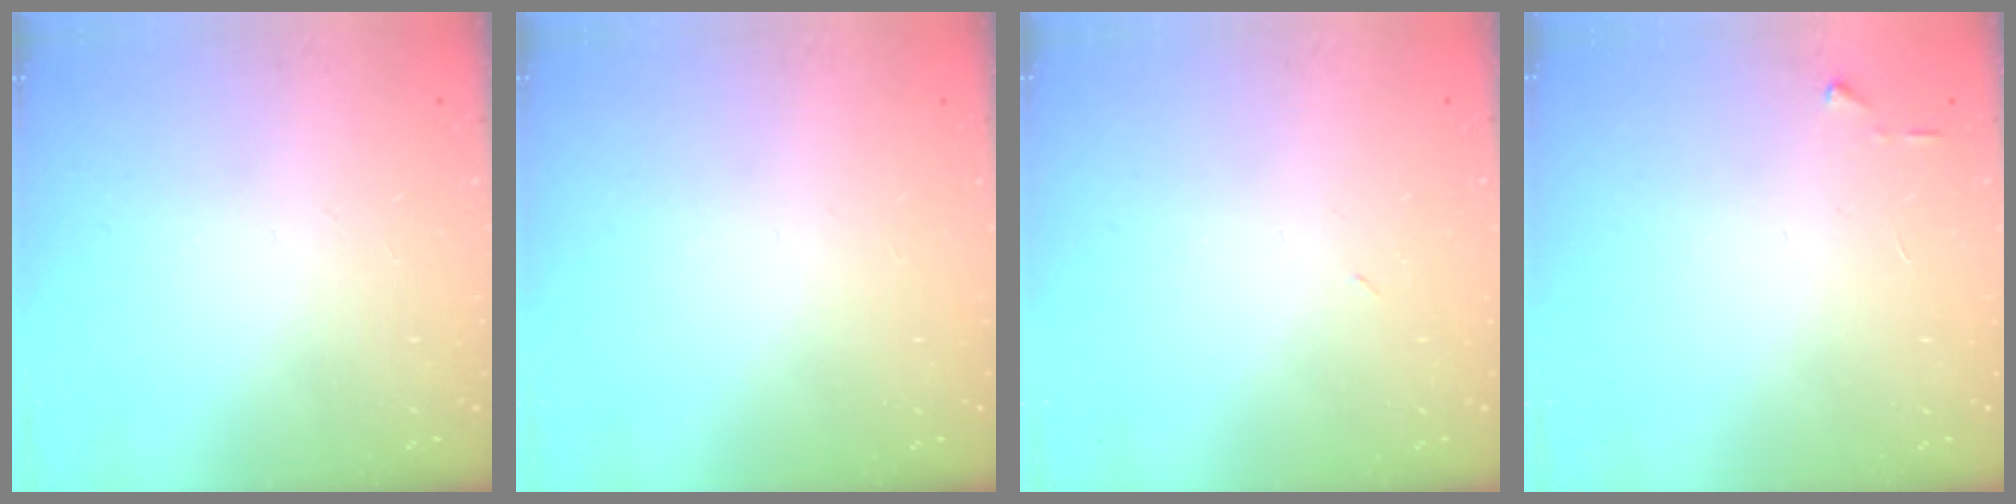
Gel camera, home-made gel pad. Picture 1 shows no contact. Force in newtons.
{"total": 0.0}
{"total": 2.9, "press": 2.9, "slide": 0.7}
{"total": 3.0, "press": 2.9, "slide": 0.4}